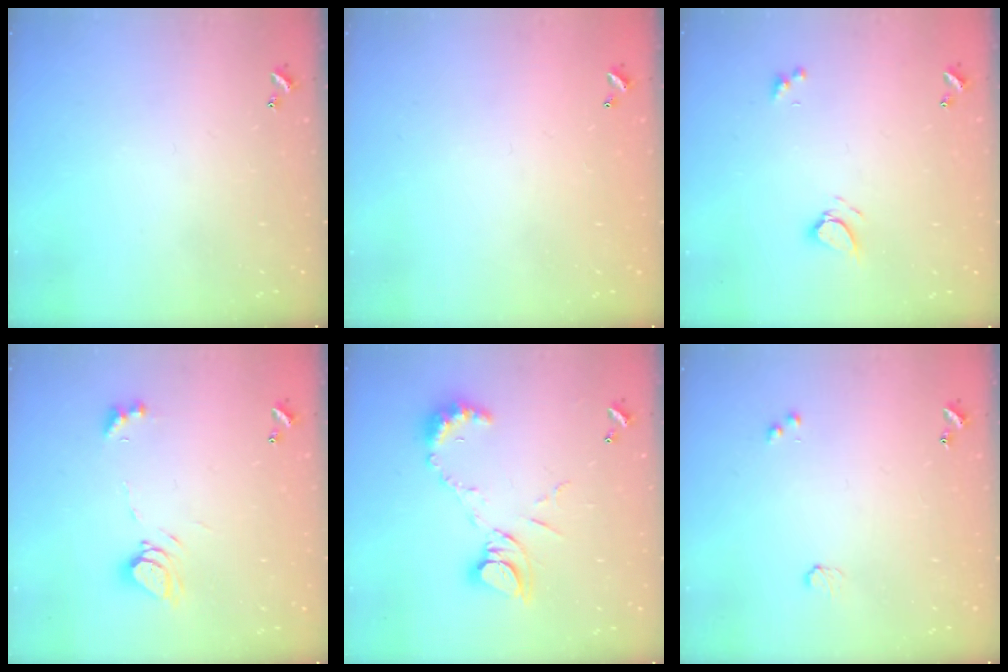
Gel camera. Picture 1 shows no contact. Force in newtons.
{"total": 2.9, "press": 2.9, "slide": 0.1}
{"total": 3.9, "press": 3.8, "slide": 0.5}
{"total": 7.6, "press": 7.5, "slide": 0.9}
{"total": 10.9, "press": 10.9, "slide": 1.1}
{"total": 1.8, "press": 1.8, "slide": 0.4}